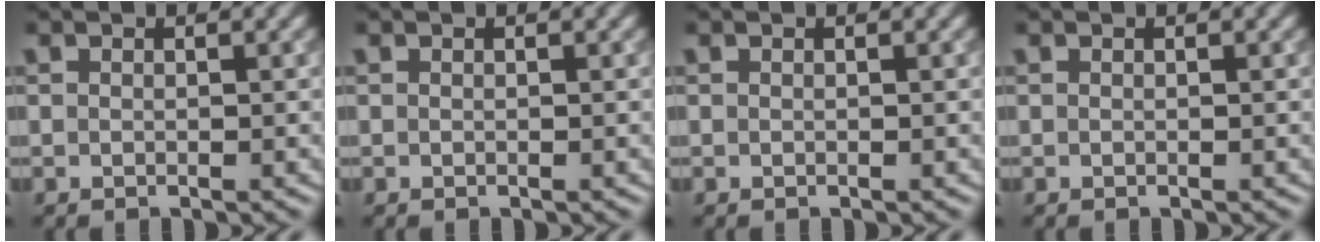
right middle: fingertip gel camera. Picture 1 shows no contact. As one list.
[{"total": 0.0}, {"total": 0.0}, {"total": 0.0}]